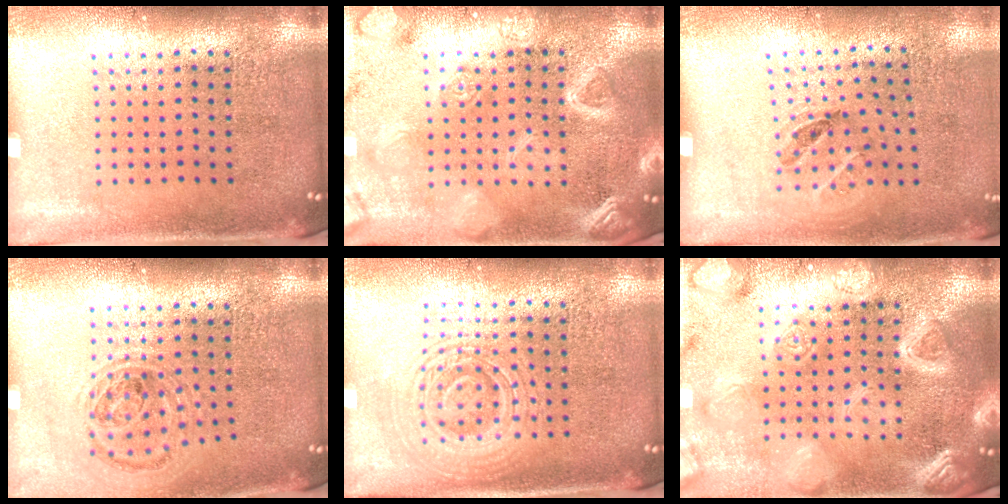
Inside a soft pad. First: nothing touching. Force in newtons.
{"total": 3.1, "press": 3.1, "slide": 0.2}
{"total": 1.2, "press": 0.7, "slide": 1.0}
{"total": 0.9, "press": 0.9, "slide": 0.2}
{"total": 2.8, "press": 2.8, "slide": 0.5}
{"total": 5.5, "press": 5.5, "slide": 0.7}